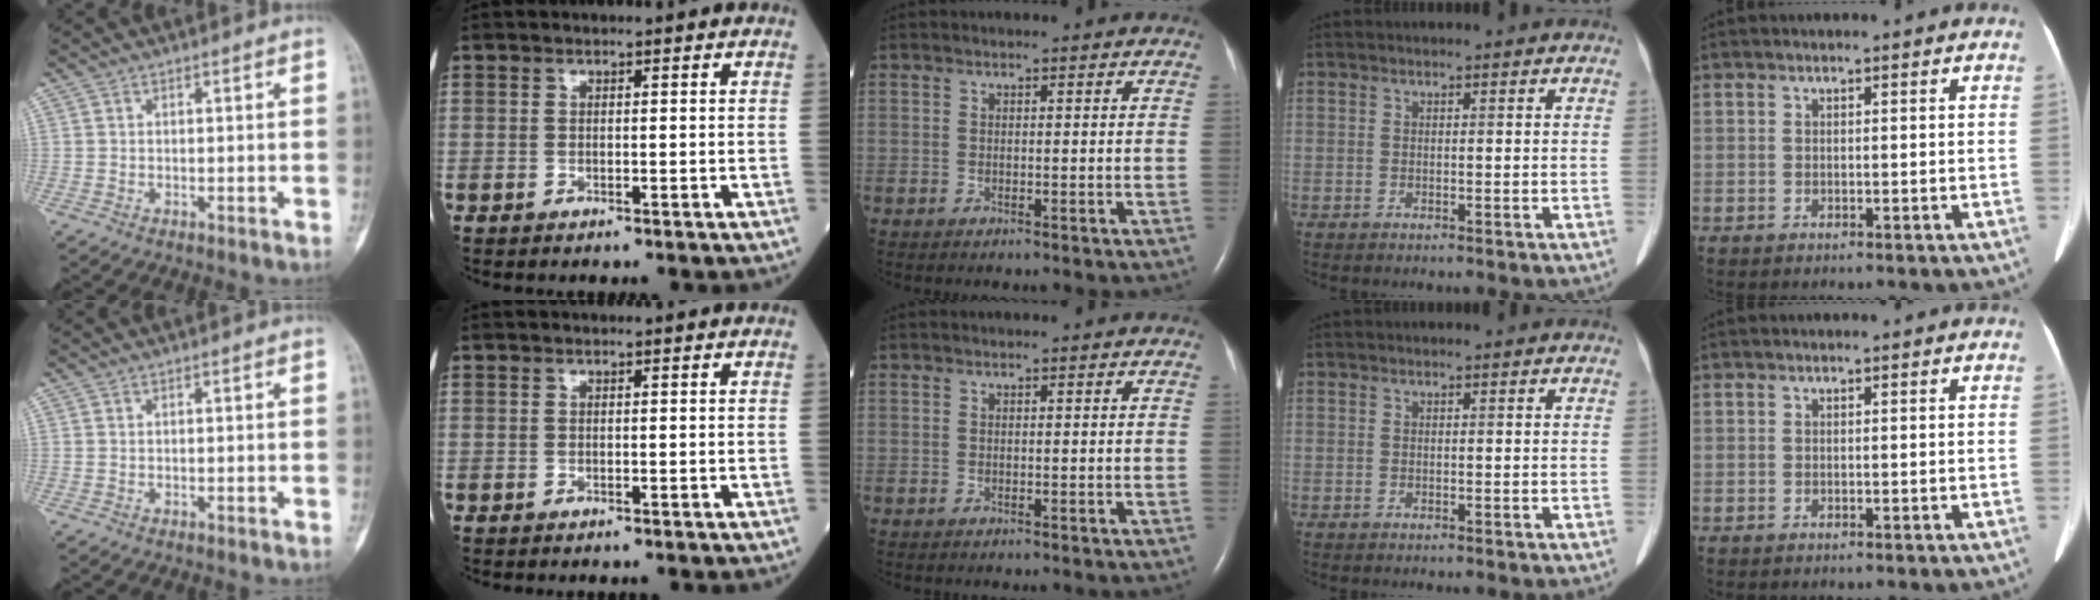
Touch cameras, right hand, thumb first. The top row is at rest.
{}